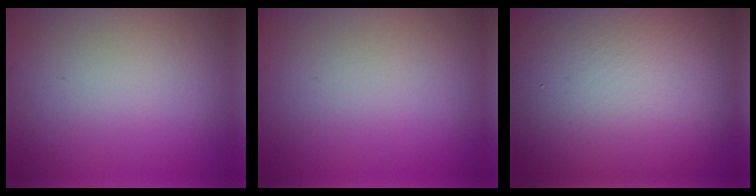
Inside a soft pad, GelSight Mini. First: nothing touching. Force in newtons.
{"total": 0.0}
{"total": 15.6, "press": 15.5, "slide": 1.5}